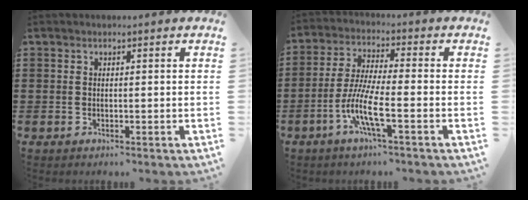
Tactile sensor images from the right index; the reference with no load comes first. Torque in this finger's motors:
{"motor_torque": [1.31, 0.83, 0.28, 0.17]}